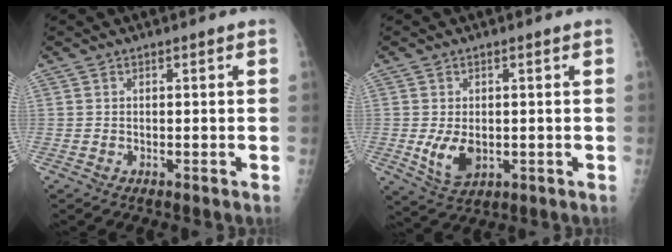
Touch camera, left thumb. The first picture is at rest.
{"total": 5.9, "force": [-0.6, 3.8, 4.4], "torque": [-0.073, -0.013, 0.001]}